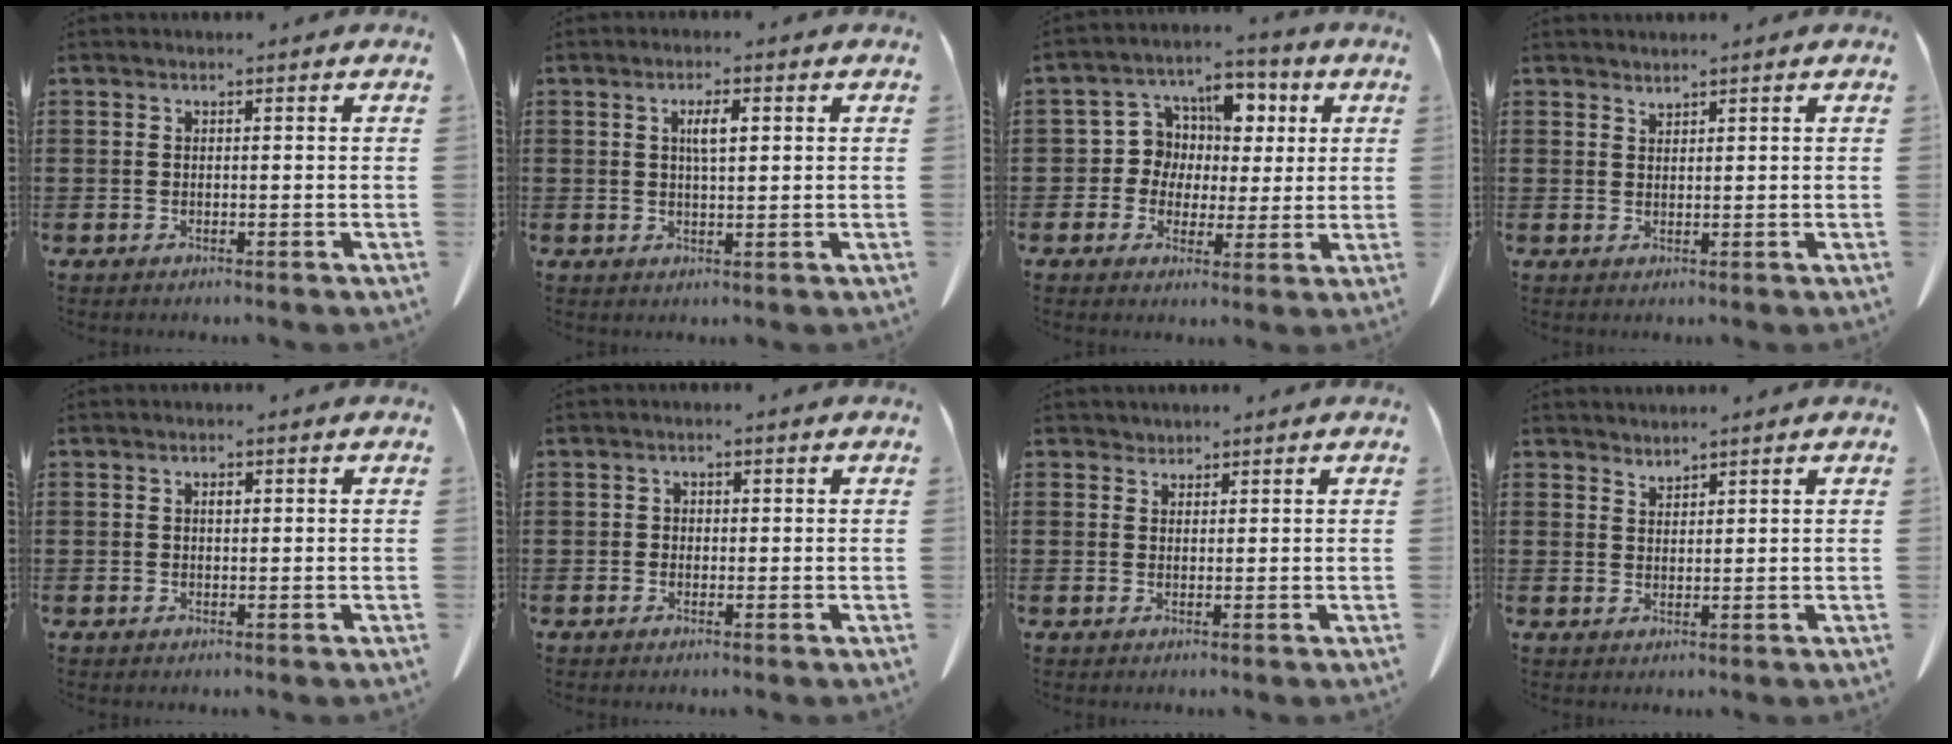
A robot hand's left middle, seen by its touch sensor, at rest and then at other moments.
{"total": 3.2, "force": [0.9, 0.9, 2.9], "torque": [-0.051, 0.004, 0.010]}
{"total": 6.9, "force": [1.8, 6.4, 1.9], "torque": [-0.066, -0.002, 0.028]}
{"total": 1.2, "force": [1.2, 0.0, 0.1], "torque": [-0.004, -0.003, 0.023]}
{"total": 0.9, "force": [0.3, 0.5, 0.6], "torque": [-0.015, 0.002, 0.004]}
{"total": 0.7, "force": [0.0, 0.7, 0.3], "torque": [-0.008, 0.004, -0.001]}
{"total": 1.2, "force": [1.1, 0.5, -0.1], "torque": [-0.002, 0.002, 0.023]}
{"total": 1.7, "force": [1.7, 0.0, -0.1], "torque": [-0.002, -0.001, 0.034]}